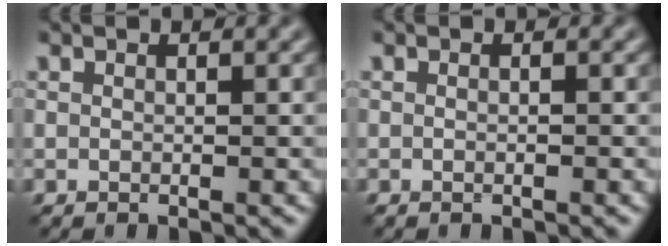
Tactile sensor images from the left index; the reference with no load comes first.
{"total": 0.6, "force": [-0.1, 0.1, 0.6], "torque": [-0.007, -0.008, -0.003]}